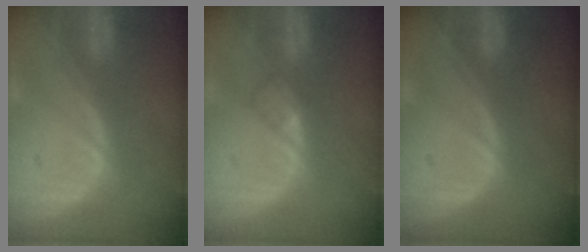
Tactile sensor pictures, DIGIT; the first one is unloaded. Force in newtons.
{"total": 2.0, "press": 2.0, "slide": 0.2}
{"total": 0.0}